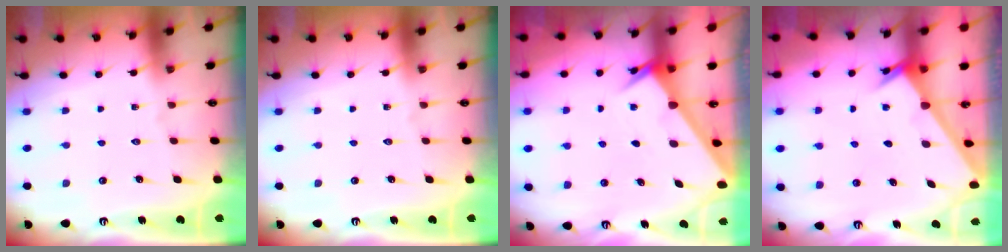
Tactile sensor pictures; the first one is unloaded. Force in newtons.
{"total": 0.0}
{"total": 2.0, "press": 2.0, "slide": 0.0}
{"total": 2.6, "press": 2.6, "slide": 0.2}